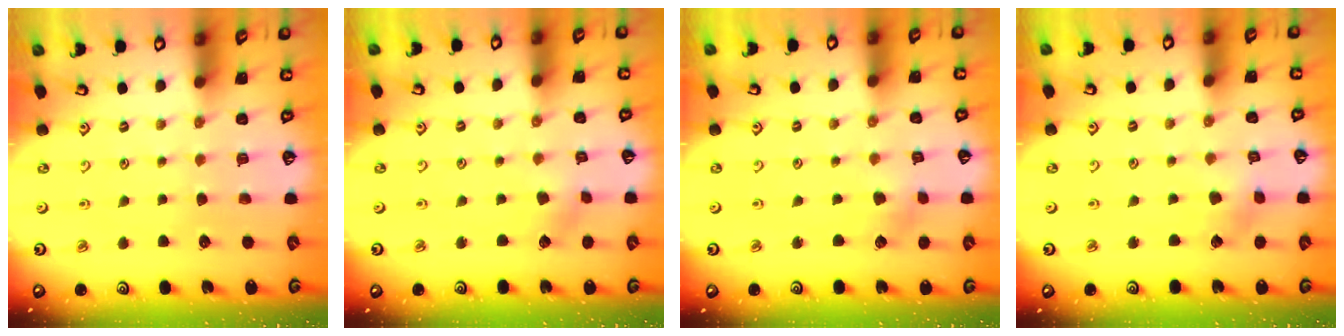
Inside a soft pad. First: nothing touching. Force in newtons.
{"total": 1.8, "press": 1.7, "slide": 0.6}
{"total": 2.5, "press": 2.5, "slide": 0.4}
{"total": 2.1, "press": 2.1, "slide": 0.2}